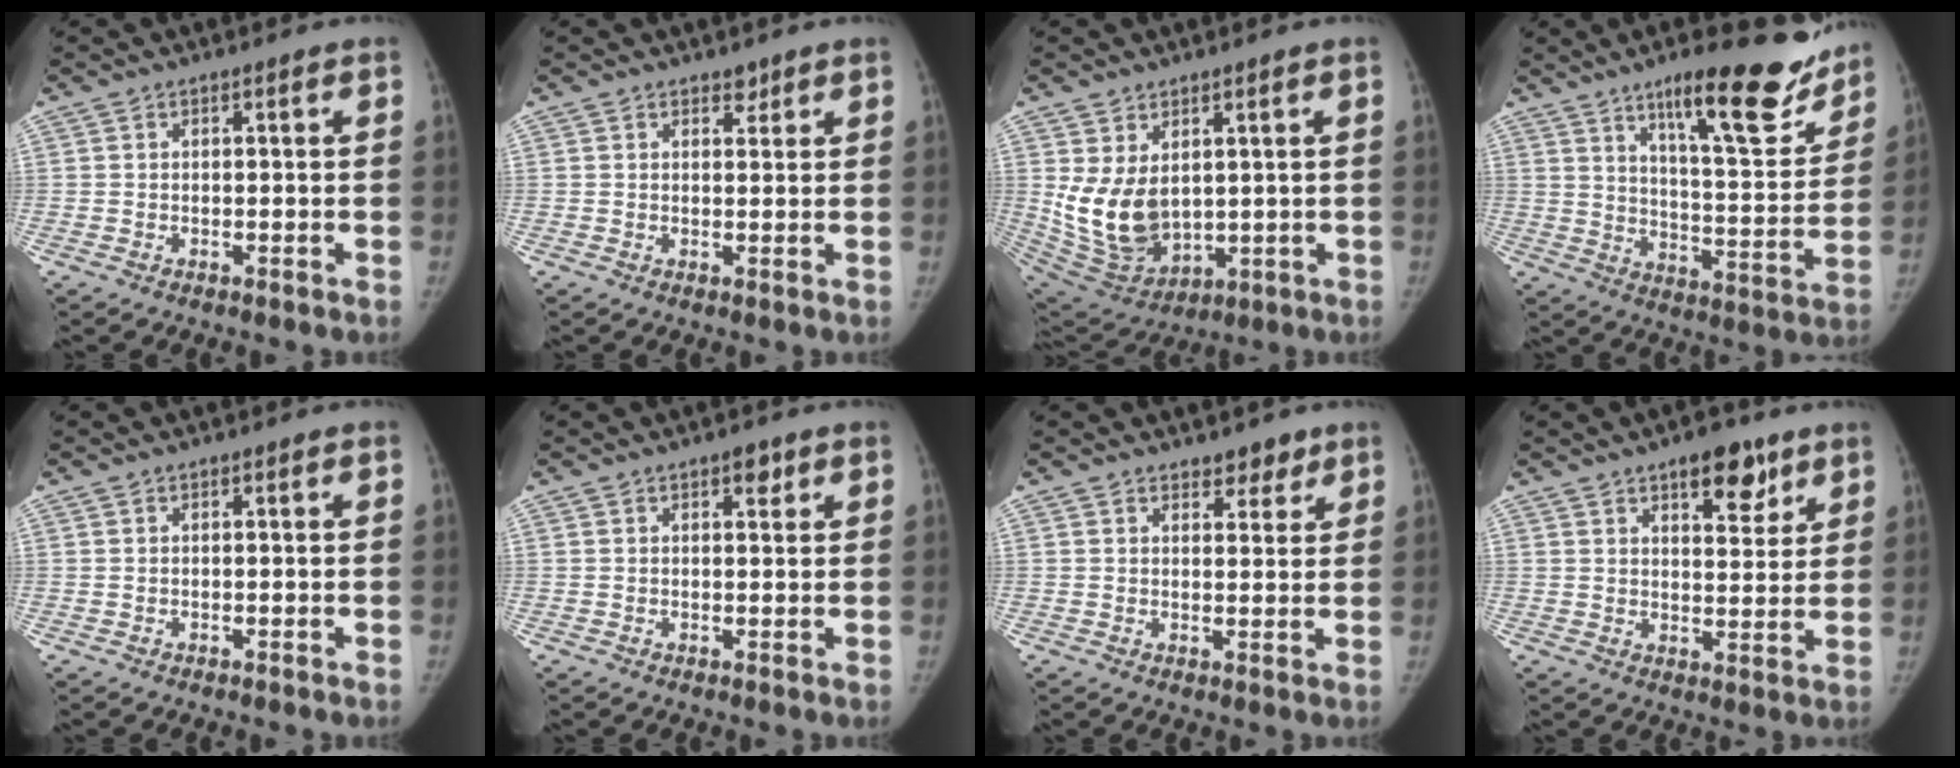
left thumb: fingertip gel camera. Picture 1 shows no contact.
{"total": 1.6, "force": [1.2, 0.9, 0.5], "torque": [0.005, -0.008, 0.016]}
{"total": 12.2, "force": [2.1, 8.2, 8.7], "torque": [-0.150, -0.020, 0.068]}
{"total": 20.5, "force": [14.0, 5.3, 14.0], "torque": [-0.154, -0.082, 0.212]}
{"total": 0.0}
{"total": 2.3, "force": [1.4, 1.1, 1.5], "torque": [-0.012, -0.005, 0.018]}
{"total": 3.5, "force": [2.8, 1.9, 1.2], "torque": [0.007, -0.018, 0.041]}
{"total": 9.1, "force": [5.6, 4.0, 5.9], "torque": [-0.054, -0.029, 0.080]}